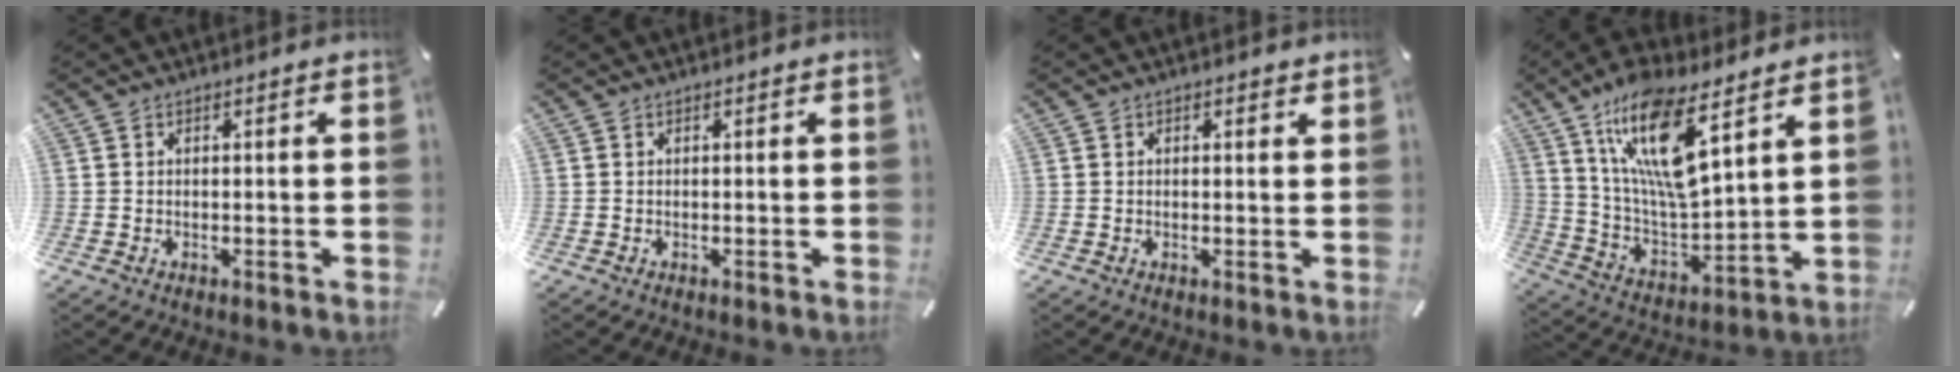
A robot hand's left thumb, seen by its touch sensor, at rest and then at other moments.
{"total": 0.0}
{"total": 0.9, "force": [0.5, 0.5, 0.5], "torque": [-0.003, -0.001, 0.007]}
{"total": 18.4, "force": [11.4, 5.6, 13.4], "torque": [-0.271, -0.055, 0.192]}